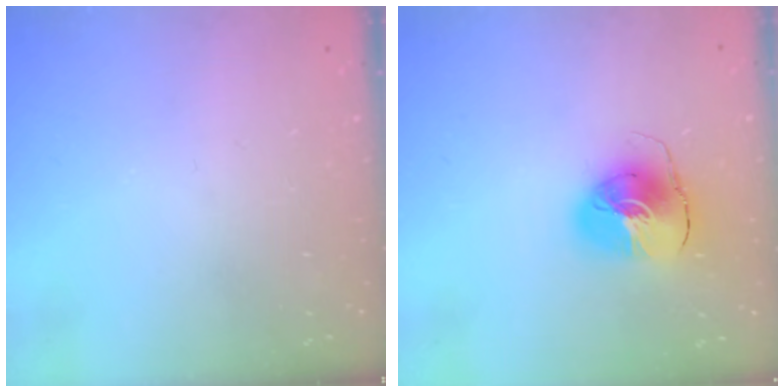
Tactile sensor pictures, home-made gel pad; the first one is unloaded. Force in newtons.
{"total": 9.3, "press": 9.2, "slide": 1.3}